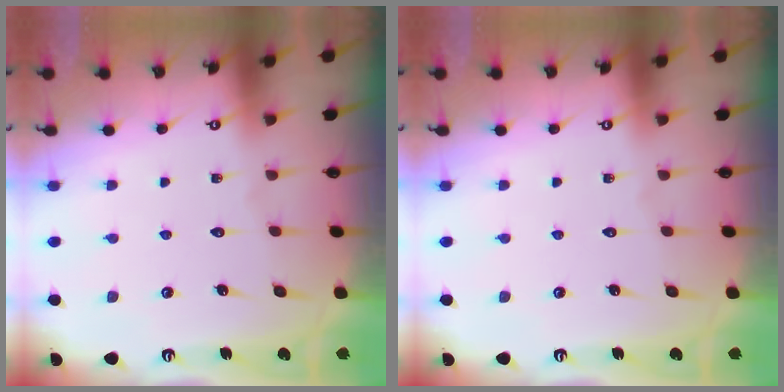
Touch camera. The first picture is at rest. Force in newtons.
{"total": 0.0}